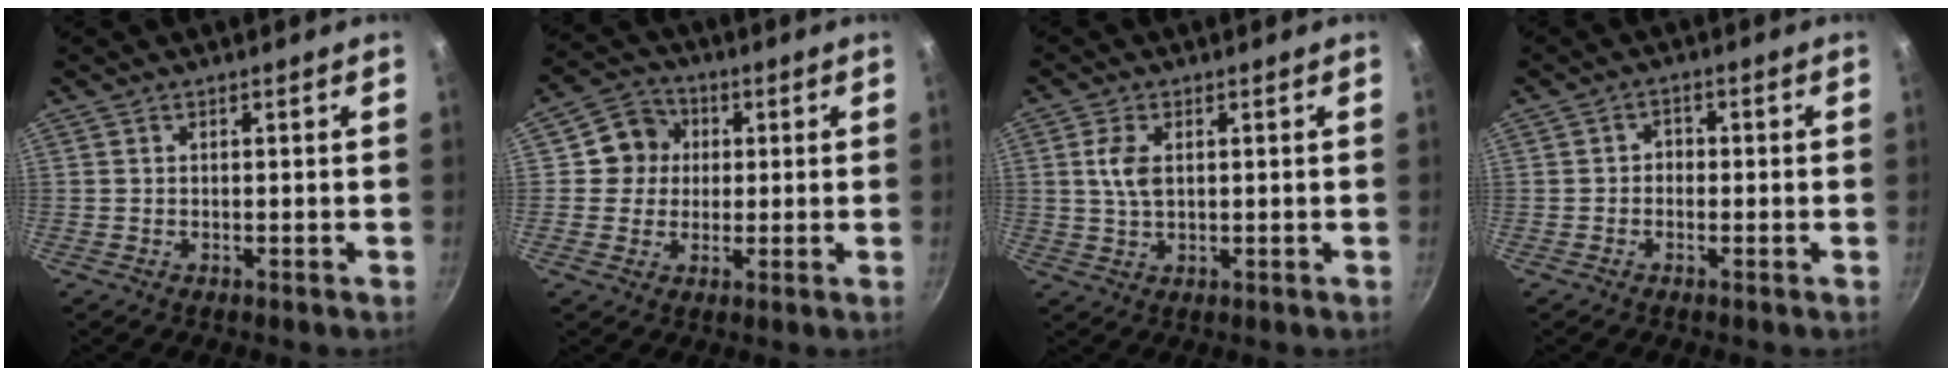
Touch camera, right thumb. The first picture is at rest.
{"total": 7.2, "force": [1.1, 6.9, 2.1], "torque": [0.010, 0.013, 0.004]}
{"total": 4.8, "force": [1.0, 2.7, 3.8], "torque": [-0.074, 0.001, 0.019]}
{"total": 2.1, "force": [-0.5, 1.8, 1.0], "torque": [-0.004, 0.012, -0.013]}